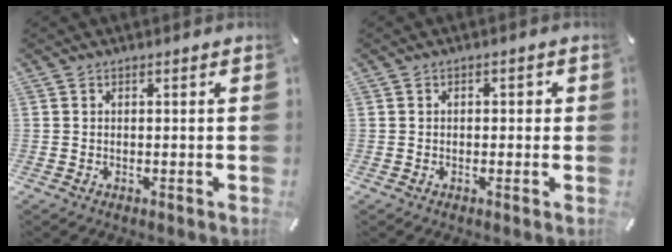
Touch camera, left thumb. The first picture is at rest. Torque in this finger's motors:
{"motor_torque": [-0.04, -0.10, -0.06, 0.03, 0.02]}